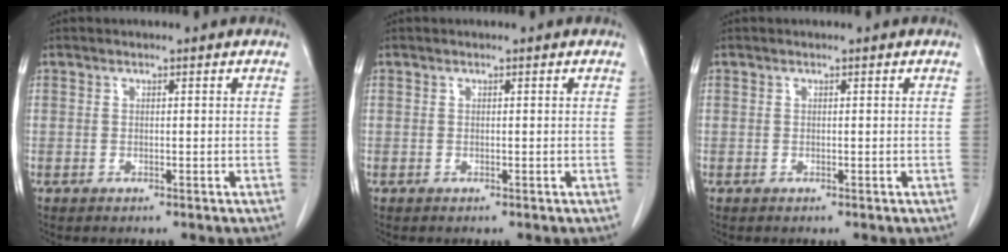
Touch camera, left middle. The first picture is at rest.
{"total": 0.0}
{"total": 0.0}